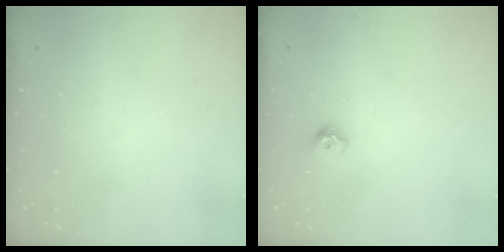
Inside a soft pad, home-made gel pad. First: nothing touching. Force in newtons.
{"total": 7.9, "press": 7.8, "slide": 0.7}